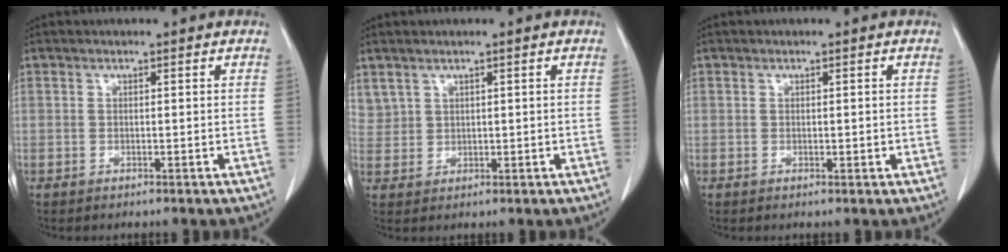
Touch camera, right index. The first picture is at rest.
{"total": 3.0, "force": [2.0, 2.1, 0.5], "torque": [-0.008, 0.007, 0.051]}
{"total": 1.1, "force": [-0.1, 0.6, 0.9], "torque": [-0.010, -0.001, 0.002]}